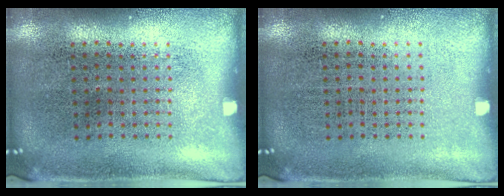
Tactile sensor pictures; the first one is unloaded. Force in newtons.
{"total": 0.0}